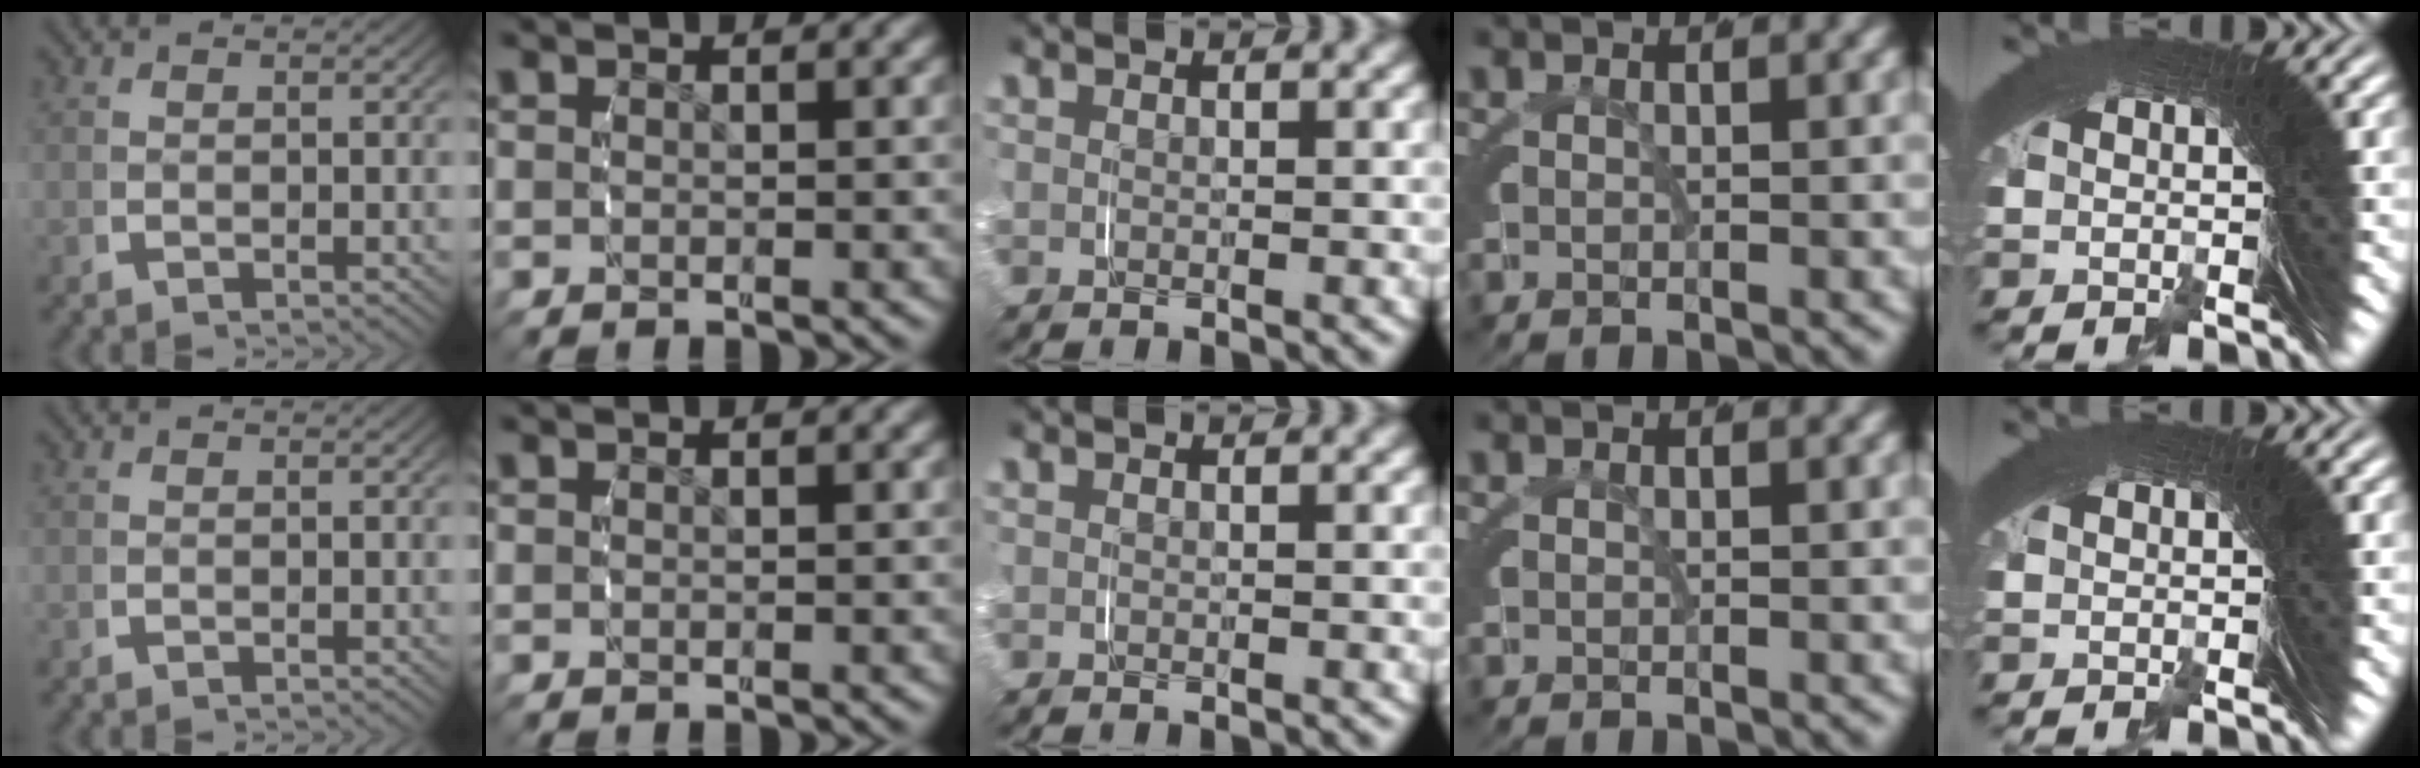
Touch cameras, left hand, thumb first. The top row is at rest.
{}